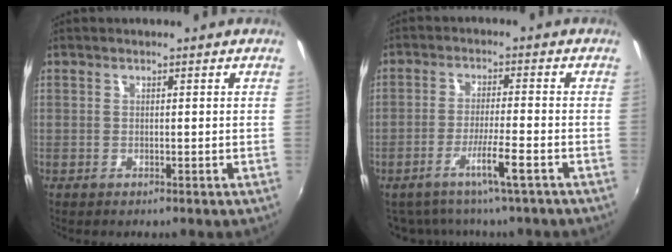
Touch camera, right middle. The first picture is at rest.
{"total": 6.1, "force": [-4.4, 0.6, 4.2], "torque": [-0.082, -0.010, -0.074]}